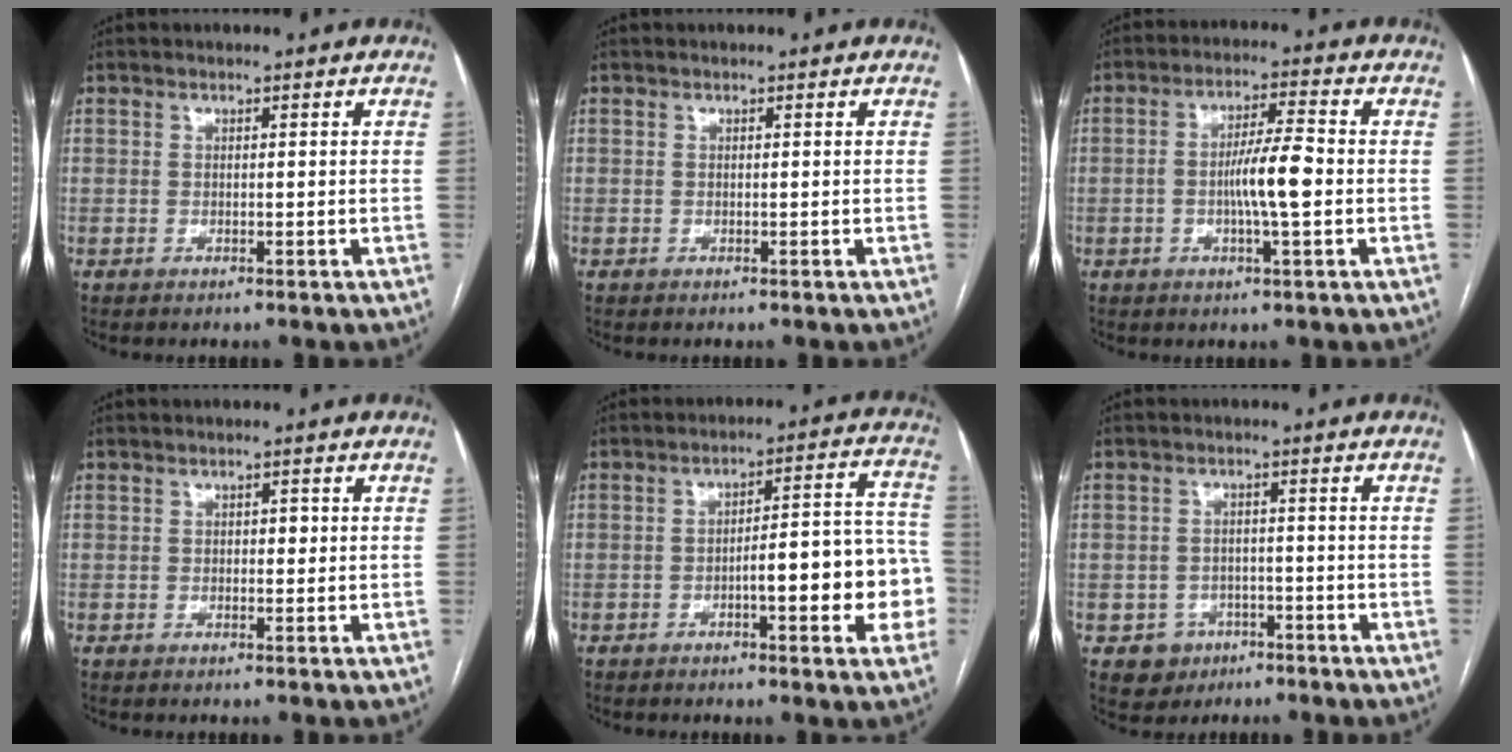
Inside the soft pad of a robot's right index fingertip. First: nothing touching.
{"total": 0.0}
{"total": 7.3, "force": [-1.1, 0.8, 7.2], "torque": [-0.132, 0.007, -0.022]}
{"total": 1.3, "force": [0.2, 0.7, 1.0], "torque": [-0.011, 0.004, 0.002]}
{"total": 12.9, "force": [-3.6, 2.7, 12.1], "torque": [-0.142, 0.036, -0.045]}
{"total": 4.3, "force": [-2.1, 3.8, 0.3], "torque": [0.005, 0.014, -0.026]}